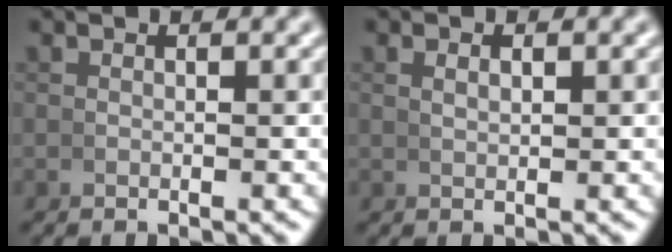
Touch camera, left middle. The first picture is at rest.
{"total": 0.8, "force": [0.5, 0.1, 0.7], "torque": [-0.006, 0.001, 0.013]}